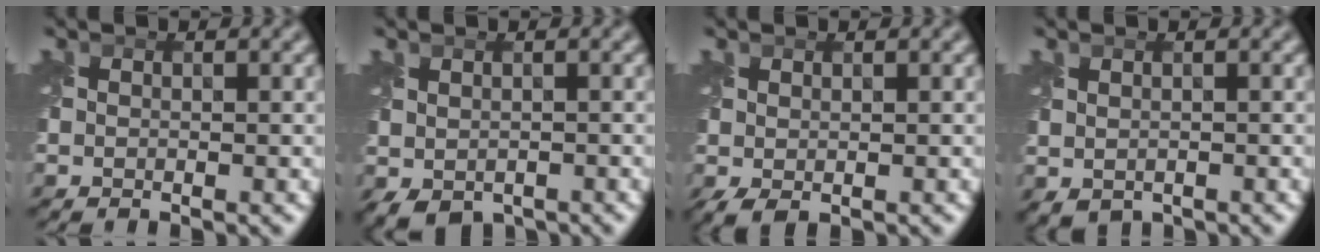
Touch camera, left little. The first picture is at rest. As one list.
[{"total": 2.5, "force": [-1.2, 1.7, 1.4], "torque": [-0.030, -0.006, -0.012]}, {"total": 1.3, "force": [0.0, 0.8, 1.0], "torque": [-0.033, -0.001, 0.005]}, {"total": 0.9, "force": [0.2, 0.8, 0.4], "torque": [-0.013, 0.000, 0.012]}]